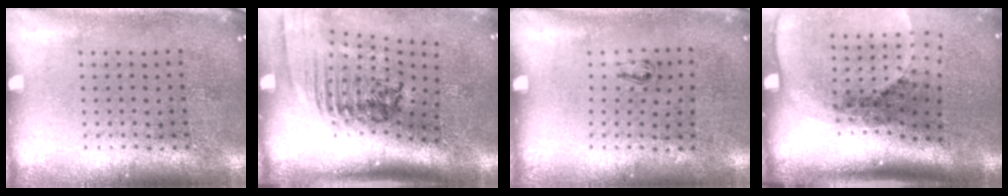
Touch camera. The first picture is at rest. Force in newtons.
{"total": 2.6, "press": 1.7, "slide": 1.9}
{"total": 0.5, "press": 0.3, "slide": 0.5}
{"total": 2.6, "press": 1.9, "slide": 1.8}